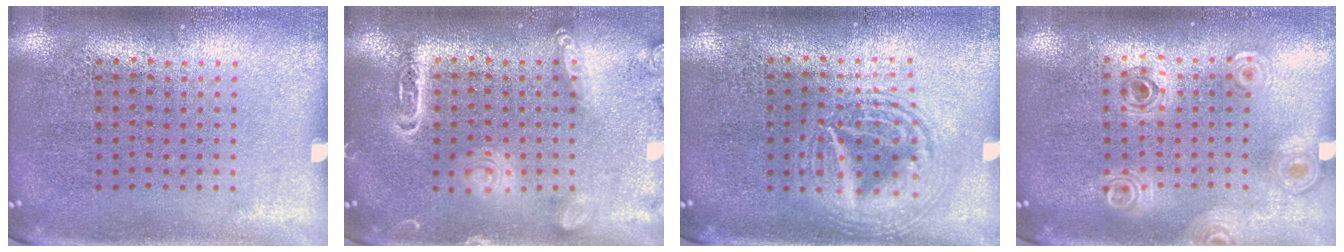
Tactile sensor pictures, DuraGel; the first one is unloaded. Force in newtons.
{"total": 1.8, "press": 1.8, "slide": 0.1}
{"total": 2.6, "press": 2.6, "slide": 0.3}
{"total": 0.8, "press": 0.8, "slide": 0.1}